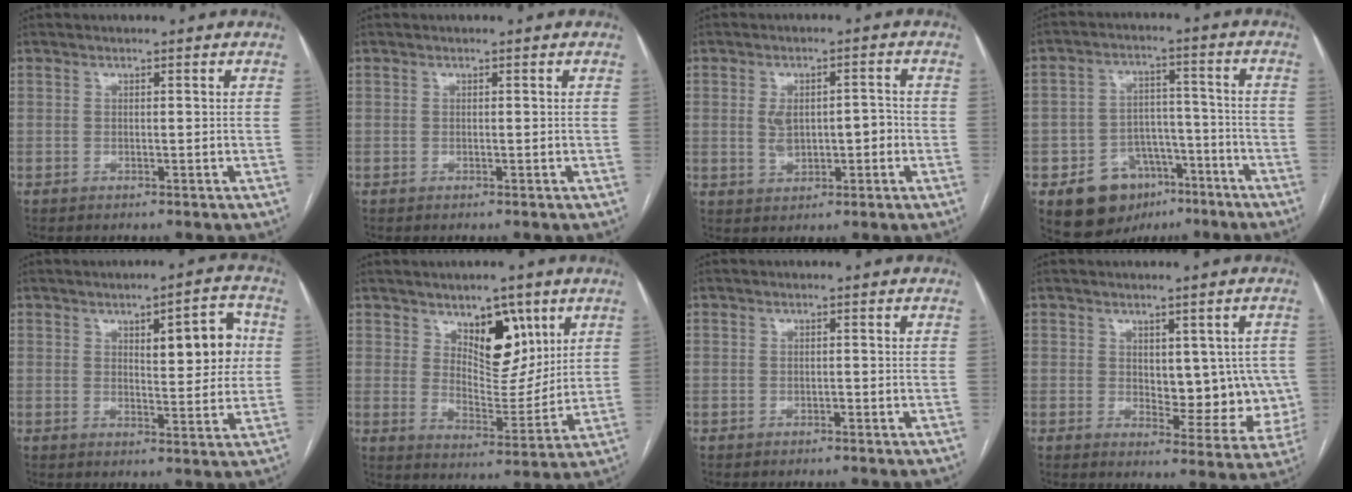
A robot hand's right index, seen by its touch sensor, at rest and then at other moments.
{"total": 0.0}
{"total": 5.8, "force": [-0.4, 3.1, 4.9], "torque": [-0.087, 0.018, 0.004]}
{"total": 10.8, "force": [-6.0, 7.8, 4.5], "torque": [-0.070, 0.030, -0.086]}
{"total": 8.6, "force": [2.1, 2.6, 7.9], "torque": [-0.102, 0.013, 0.030]}
{"total": 9.5, "force": [5.0, 4.7, 6.6], "torque": [-0.096, -0.005, 0.088]}
{"total": 0.0}
{"total": 8.8, "force": [0.6, 4.6, 7.5], "torque": [-0.073, 0.000, 0.019]}